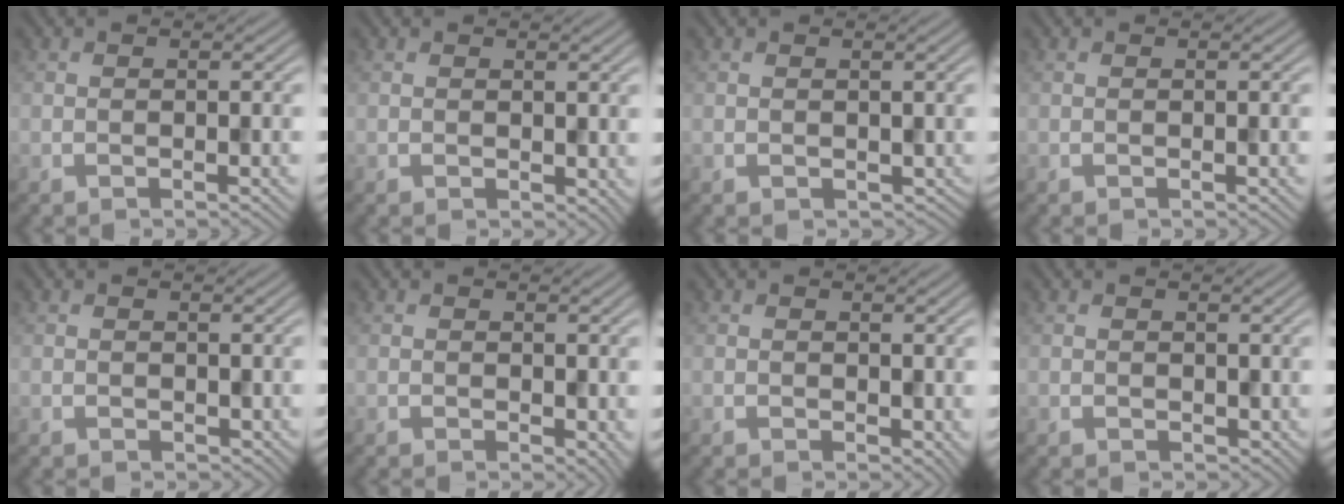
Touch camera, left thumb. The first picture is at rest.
{"total": 1.2, "force": [0.5, 0.9, 0.7], "torque": [-0.009, -0.005, 0.012]}
{"total": 1.1, "force": [0.4, 1.0, 0.4], "torque": [-0.011, -0.007, 0.008]}
{"total": 0.0}
{"total": 0.7, "force": [0.5, 0.5, 0.1], "torque": [-0.005, -0.005, 0.011]}
{"total": 2.0, "force": [0.3, 1.3, 1.4], "torque": [-0.019, -0.006, 0.008]}
{"total": 1.5, "force": [0.5, 1.1, 1.0], "torque": [-0.014, -0.005, 0.012]}
{"total": 1.0, "force": [0.6, 0.8, 0.3], "torque": [-0.009, -0.005, 0.013]}